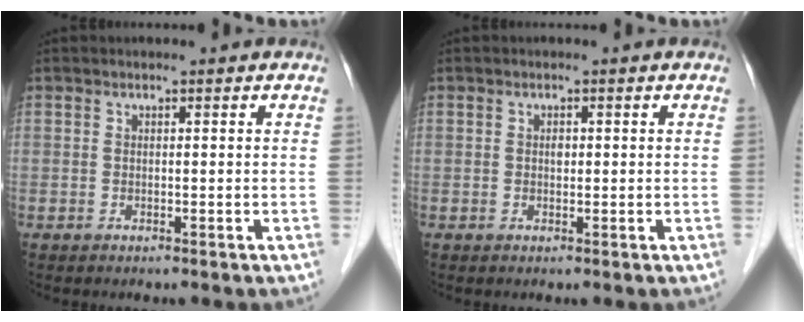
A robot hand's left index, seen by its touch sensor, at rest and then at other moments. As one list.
[{"total": 0.8, "force": [0.1, 0.5, 0.6], "torque": [-0.011, 0.001, 0.002]}]